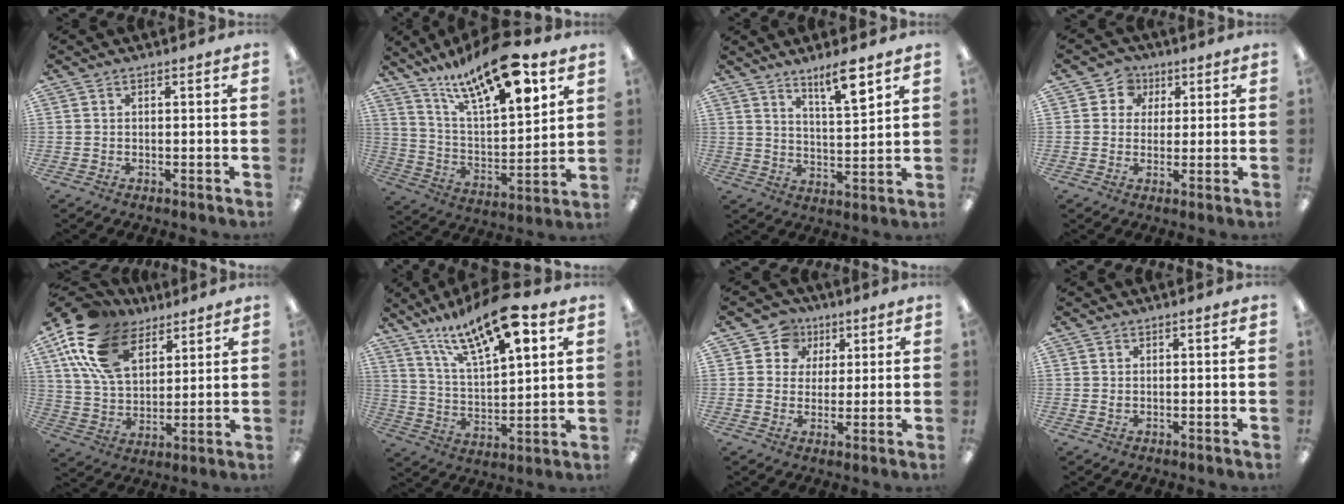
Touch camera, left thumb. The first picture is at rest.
{"total": 20.0, "force": [14.1, 6.1, 12.7], "torque": [-0.216, -0.080, 0.236]}
{"total": 8.4, "force": [6.5, 1.4, 5.1], "torque": [-0.077, -0.042, 0.107]}
{"total": 5.2, "force": [1.9, 4.8, 0.8], "torque": [-0.022, 0.001, 0.030]}
{"total": 18.8, "force": [10.2, 11.3, 11.1], "torque": [-0.236, -0.022, 0.190]}
{"total": 18.1, "force": [12.1, 5.9, 12.1], "torque": [-0.207, -0.056, 0.200]}
{"total": 6.9, "force": [3.1, 6.2, 0.7], "torque": [-0.024, -0.013, 0.056]}
{"total": 0.6, "force": [0.1, 0.5, 0.4], "torque": [-0.009, 0.002, 0.002]}